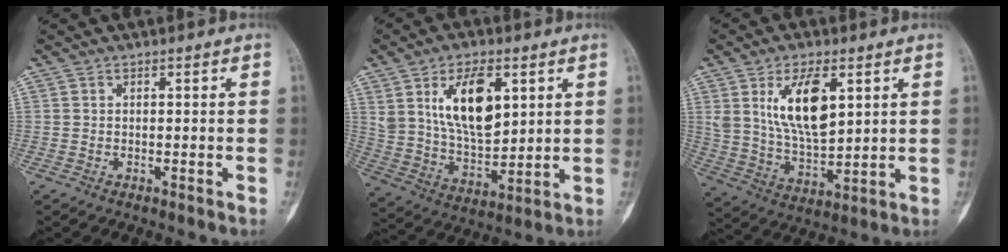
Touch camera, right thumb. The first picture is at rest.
{"total": 15.1, "force": [5.6, 7.7, 11.7], "torque": [-0.187, -0.025, 0.116]}
{"total": 13.5, "force": [4.8, 6.3, 11.0], "torque": [-0.191, -0.025, 0.100]}